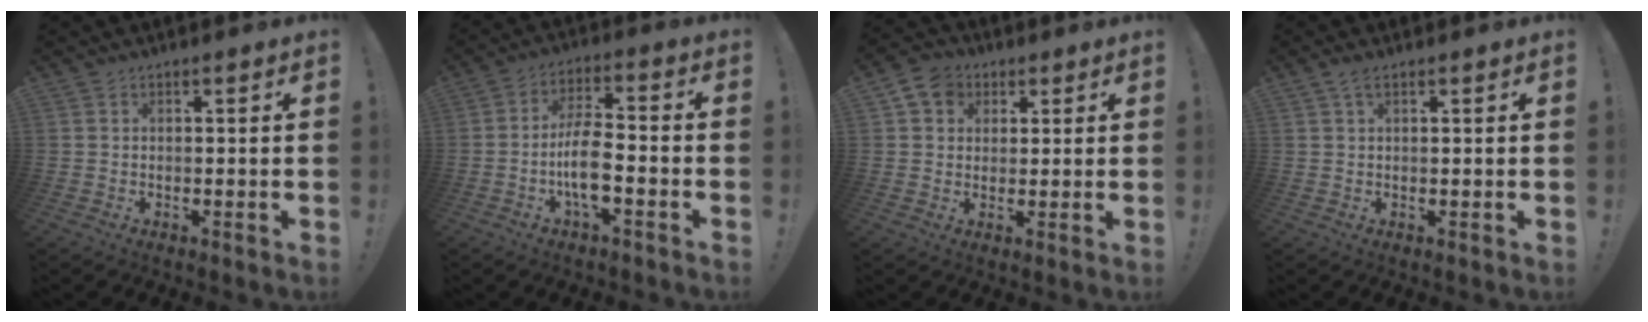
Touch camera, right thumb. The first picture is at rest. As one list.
[{"total": 10.7, "force": [-3.4, 3.9, 9.3], "torque": [-0.184, 0.007, -0.065]}, {"total": 7.5, "force": [2.9, 6.4, 2.8], "torque": [-0.036, -0.003, 0.057]}, {"total": 2.0, "force": [1.1, 0.4, 1.6], "torque": [-0.035, 0.002, 0.020]}]